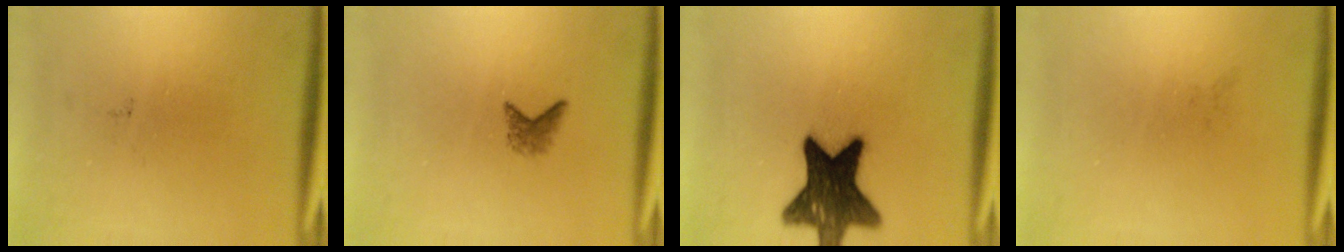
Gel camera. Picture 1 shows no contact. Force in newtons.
{"total": 1.4}
{"total": 14.5}
{"total": 0.0}